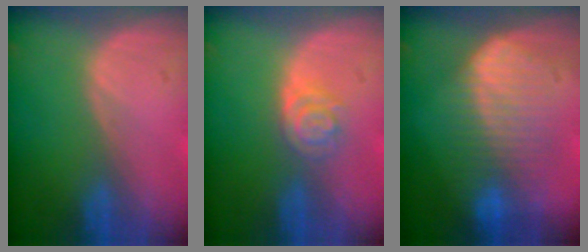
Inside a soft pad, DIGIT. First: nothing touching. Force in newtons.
{"total": 4.0, "press": 3.6, "slide": 1.9}
{"total": 8.1, "press": 8.1, "slide": 0.1}